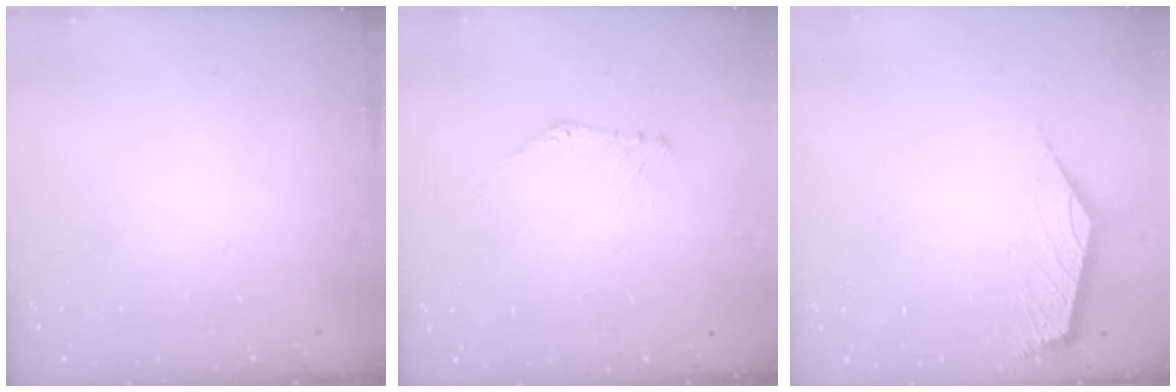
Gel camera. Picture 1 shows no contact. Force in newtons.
{"total": 0.0}
{"total": 2.5, "press": 2.4, "slide": 0.6}